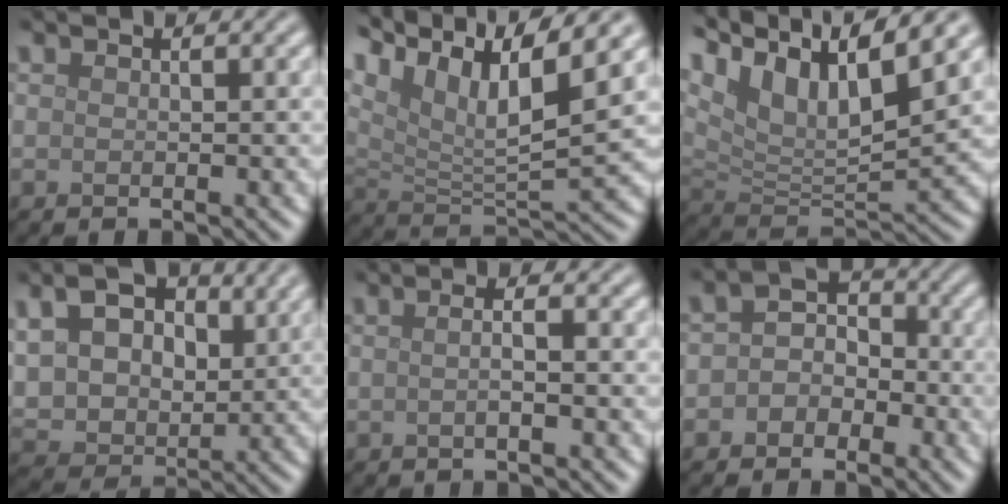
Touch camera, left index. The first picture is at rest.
{"total": 11.4, "force": [7.2, 3.7, 8.0], "torque": [-0.162, 0.011, 0.132]}
{"total": 12.2, "force": [8.1, 4.3, 8.1], "torque": [-0.161, 0.022, 0.142]}
{"total": 8.8, "force": [3.3, 5.9, 5.7], "torque": [-0.131, 0.010, 0.053]}
{"total": 2.3, "force": [0.2, 0.9, 2.1], "torque": [-0.014, -0.002, -0.016]}
{"total": 2.8, "force": [-1.2, 2.3, 1.2], "torque": [0.002, 0.013, -0.034]}